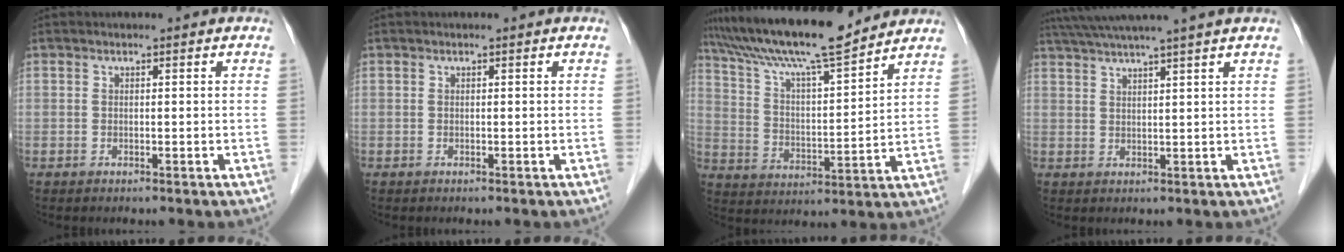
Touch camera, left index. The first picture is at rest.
{"total": 0.0}
{"total": 15.9, "force": [14.1, 0.9, 7.4], "torque": [-0.135, 0.007, 0.236]}
{"total": 10.3, "force": [8.7, -1.8, 5.2], "torque": [-0.087, 0.022, 0.123]}